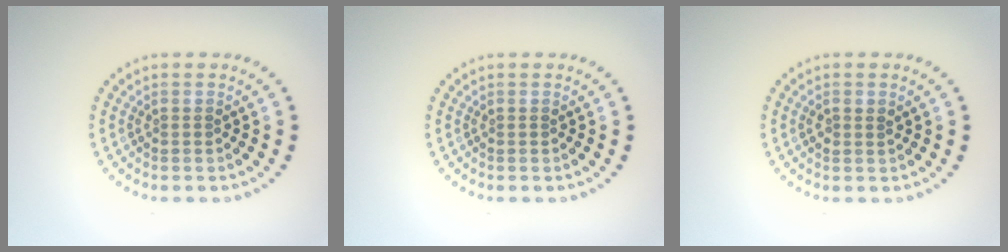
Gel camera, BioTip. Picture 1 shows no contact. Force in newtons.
{"total": 0.0}
{"total": 0.9, "press": 0.9, "slide": 0.3}